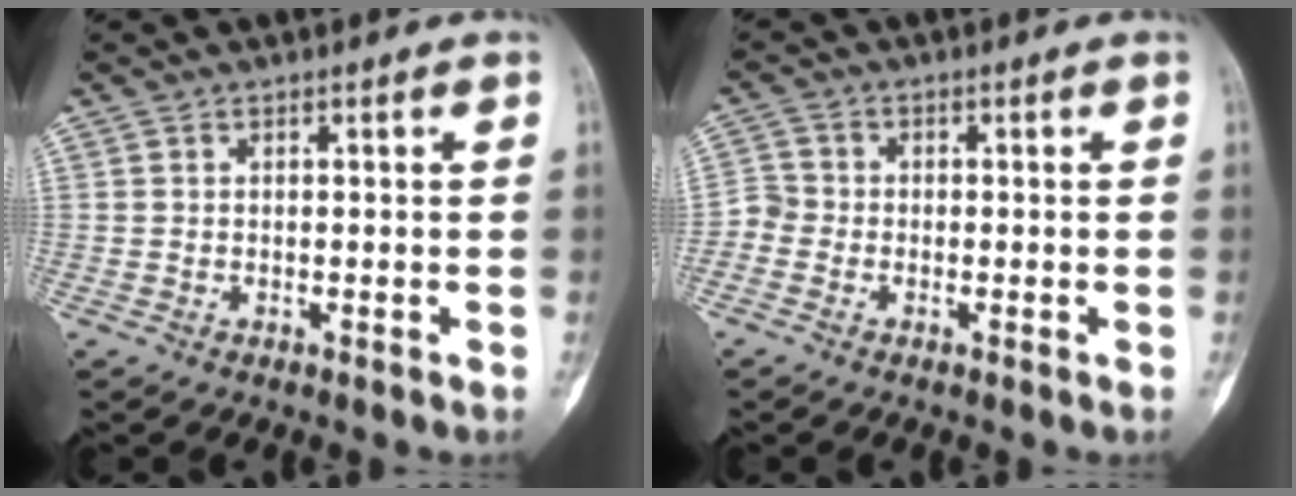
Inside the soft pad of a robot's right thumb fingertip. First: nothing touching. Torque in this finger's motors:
{"motor_torque": [-0.04, -0.19, 0.10, -0.04, -0.03]}